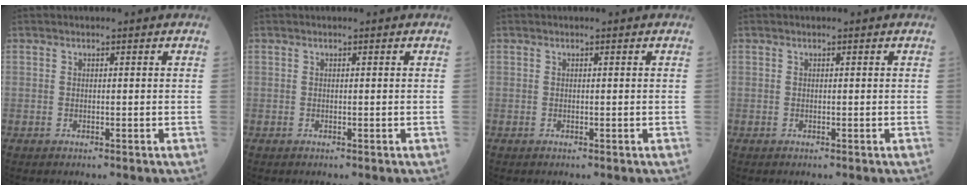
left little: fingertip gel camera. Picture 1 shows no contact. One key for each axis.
{"total": 0.0}
{"total": 0.0}
{"total": 0.0}